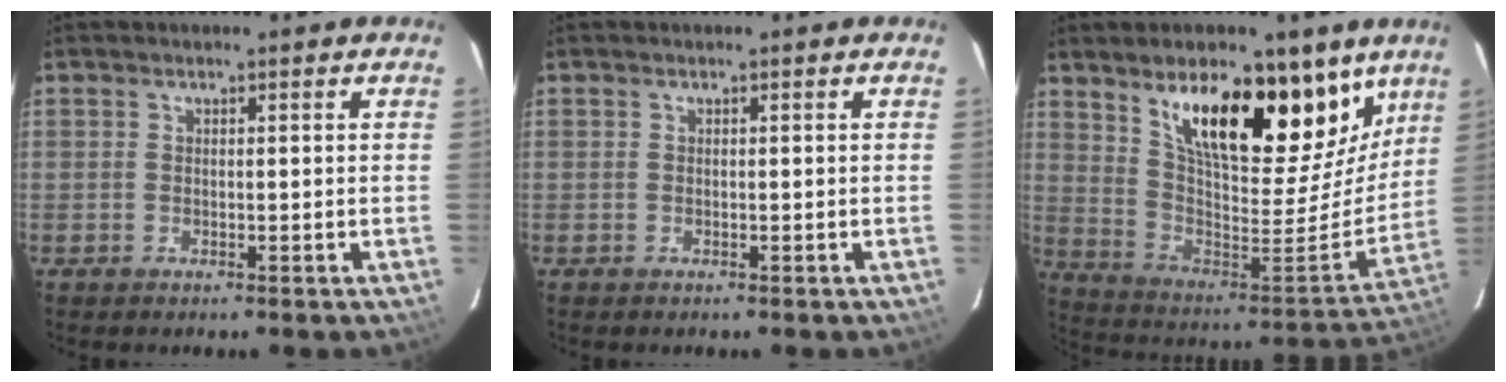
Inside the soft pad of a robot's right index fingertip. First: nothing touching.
{"total": 0.0}
{"total": 25.4, "force": [16.3, 10.2, 16.7], "torque": [-0.267, -0.012, 0.287]}